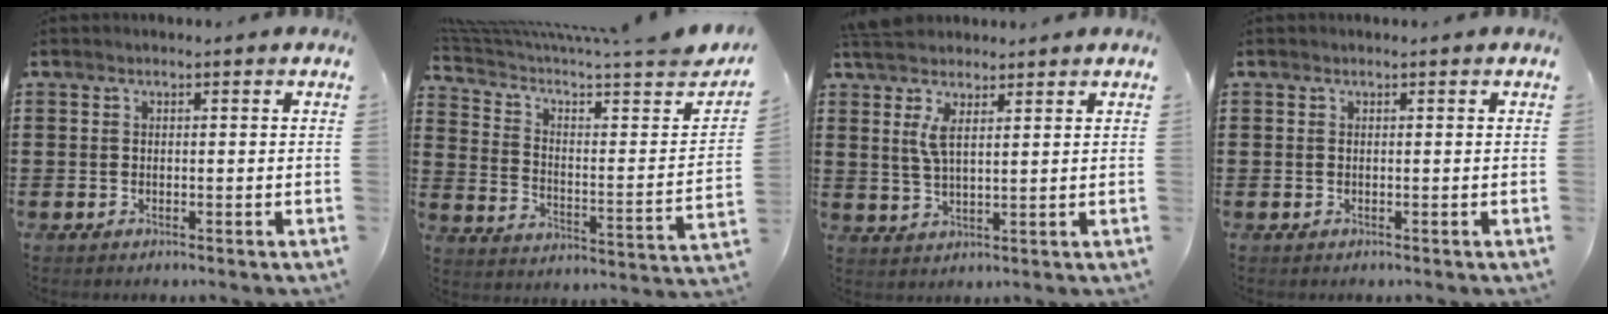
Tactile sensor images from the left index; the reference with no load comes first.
{"total": 5.3, "force": [4.1, 0.0, 3.2], "torque": [-0.076, -0.054, 0.062]}
{"total": 6.0, "force": [3.5, 1.9, 4.6], "torque": [-0.106, -0.003, 0.059]}
{"total": 0.0}